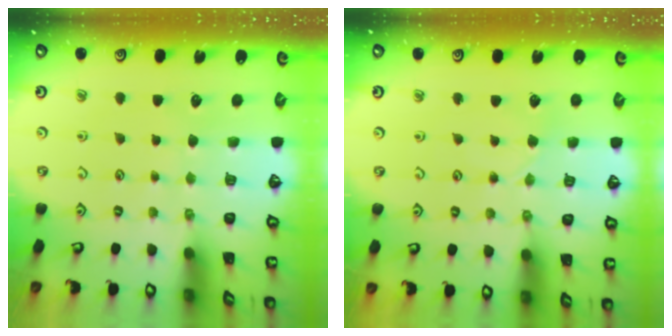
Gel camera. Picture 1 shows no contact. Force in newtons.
{"total": 2.0, "press": 2.0, "slide": 0.2}